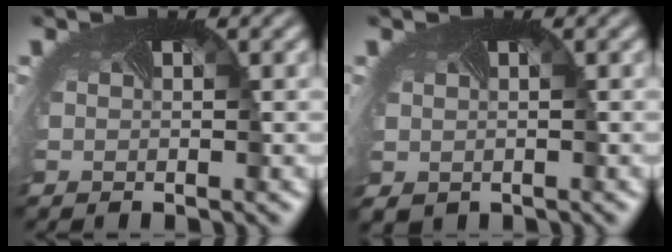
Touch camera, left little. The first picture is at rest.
{"total": 1.0, "force": [-0.3, 0.9, 0.3], "torque": [-0.008, -0.003, 0.007]}